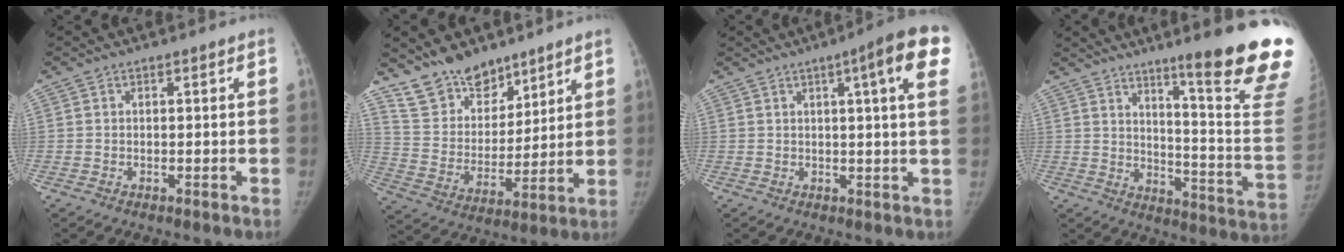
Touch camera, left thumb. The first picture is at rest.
{"total": 13.6, "force": [11.1, 6.9, 3.8], "torque": [-0.026, -0.069, 0.216]}
{"total": 11.1, "force": [4.7, 1.1, 10.0], "torque": [-0.121, -0.005, 0.046]}
{"total": 22.5, "force": [14.8, 0.7, 17.0], "torque": [-0.200, -0.116, 0.209]}